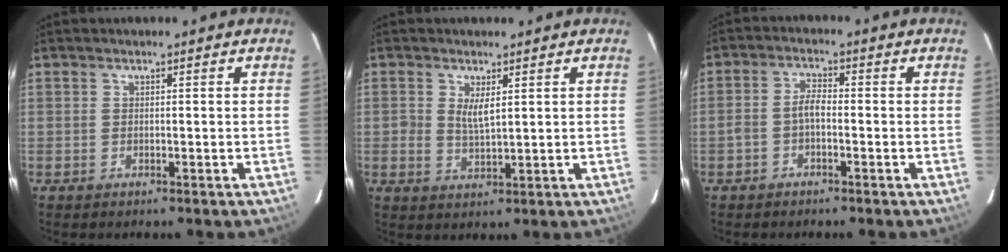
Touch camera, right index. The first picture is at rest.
{"total": 3.3, "force": [1.1, 1.3, 2.8], "torque": [-0.053, -0.004, 0.024]}
{"total": 3.0, "force": [-1.4, 1.2, 2.4], "torque": [-0.057, 0.012, -0.029]}